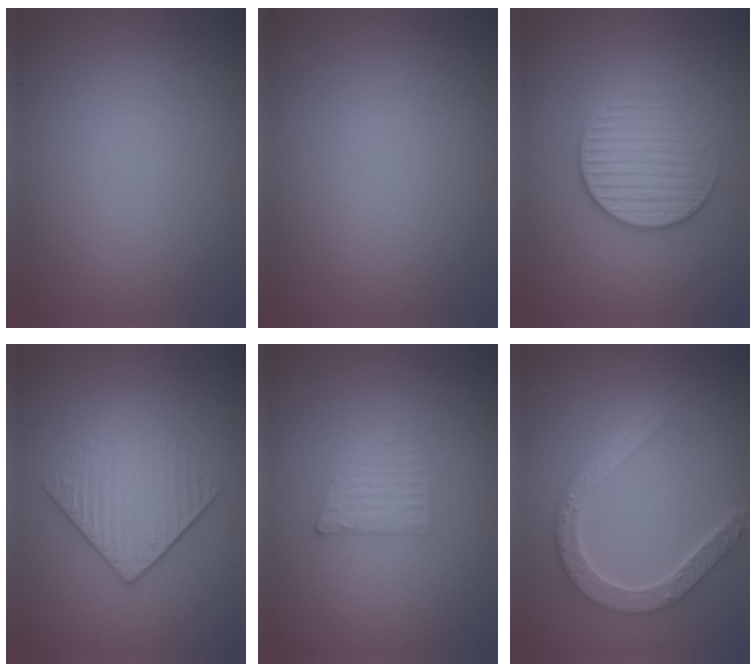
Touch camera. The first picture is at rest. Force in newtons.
{"total": 0.0}
{"total": 3.2, "press": 2.9, "slide": 1.5}
{"total": 4.1, "press": 3.4, "slide": 2.3}
{"total": 1.9, "press": 1.9, "slide": 0.4}
{"total": 5.0, "press": 4.0, "slide": 3.1}